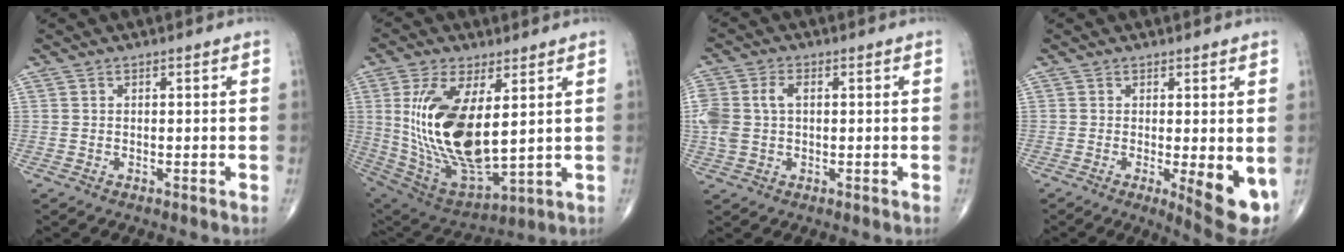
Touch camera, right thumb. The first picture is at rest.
{"total": 20.9, "force": [3.5, 9.4, 18.3], "torque": [-0.359, -0.028, 0.085]}
{"total": 7.7, "force": [0.7, 5.1, 5.7], "torque": [-0.148, 0.020, 0.018]}
{"total": 7.8, "force": [-1.4, 2.1, 7.3], "torque": [-0.094, -0.020, -0.013]}